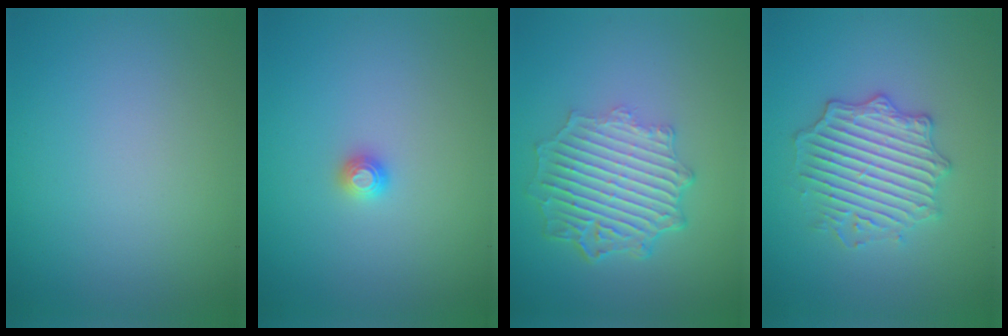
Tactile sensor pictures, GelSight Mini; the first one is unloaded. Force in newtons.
{"total": 1.1, "press": 1.1, "slide": 0.1}
{"total": 6.4, "press": 4.8, "slide": 4.2}
{"total": 4.3, "press": 4.1, "slide": 1.2}